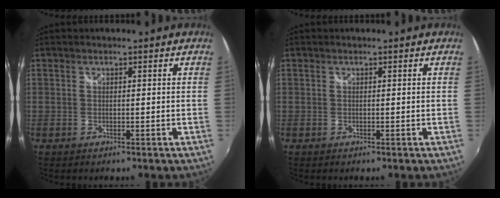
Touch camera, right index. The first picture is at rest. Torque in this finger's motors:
{"motor_torque": [-0.14, 0.20, 0.00, 0.00]}